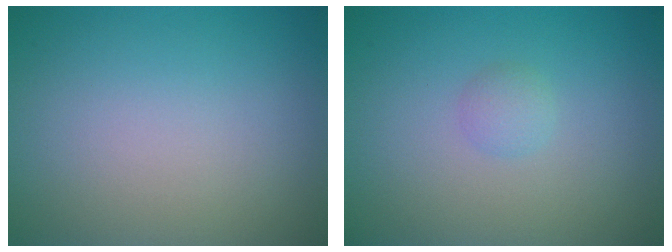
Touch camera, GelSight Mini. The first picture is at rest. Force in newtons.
{"total": 1.0, "press": 1.0, "slide": 0.1}